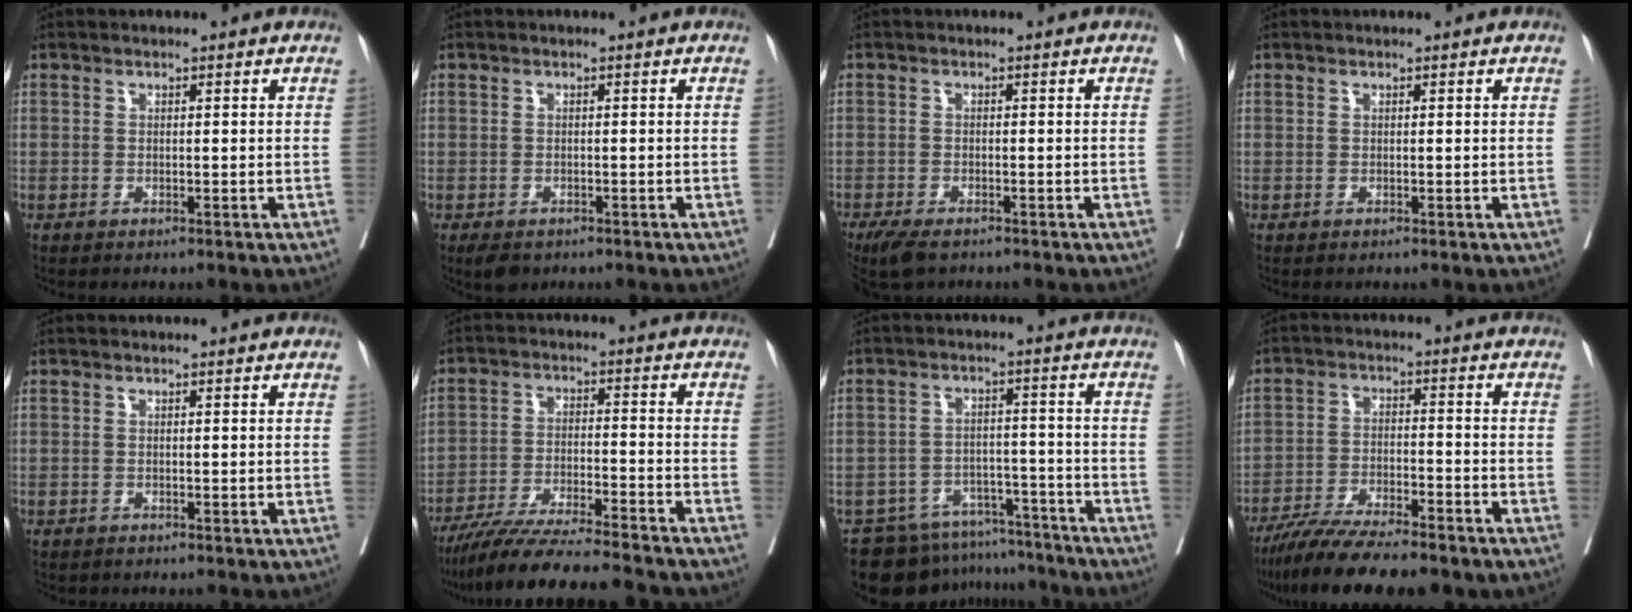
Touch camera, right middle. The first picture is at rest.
{"total": 2.9, "force": [-2.1, 1.6, 1.3], "torque": [-0.017, -0.004, -0.030]}
{"total": 5.4, "force": [-4.2, 1.6, 2.9], "torque": [-0.048, -0.012, -0.067]}
{"total": 0.0}
{"total": 1.4, "force": [-1.3, 0.4, 0.3], "torque": [-0.011, -0.003, -0.020]}
{"total": 17.2, "force": [-15.5, 0.5, 7.6], "torque": [-0.130, -0.023, -0.247]}
{"total": 13.5, "force": [-12.5, 5.0, 1.4], "torque": [-0.014, 0.029, -0.172]}
{"total": 13.2, "force": [-11.1, 1.7, 7.0], "torque": [-0.109, -0.023, -0.178]}